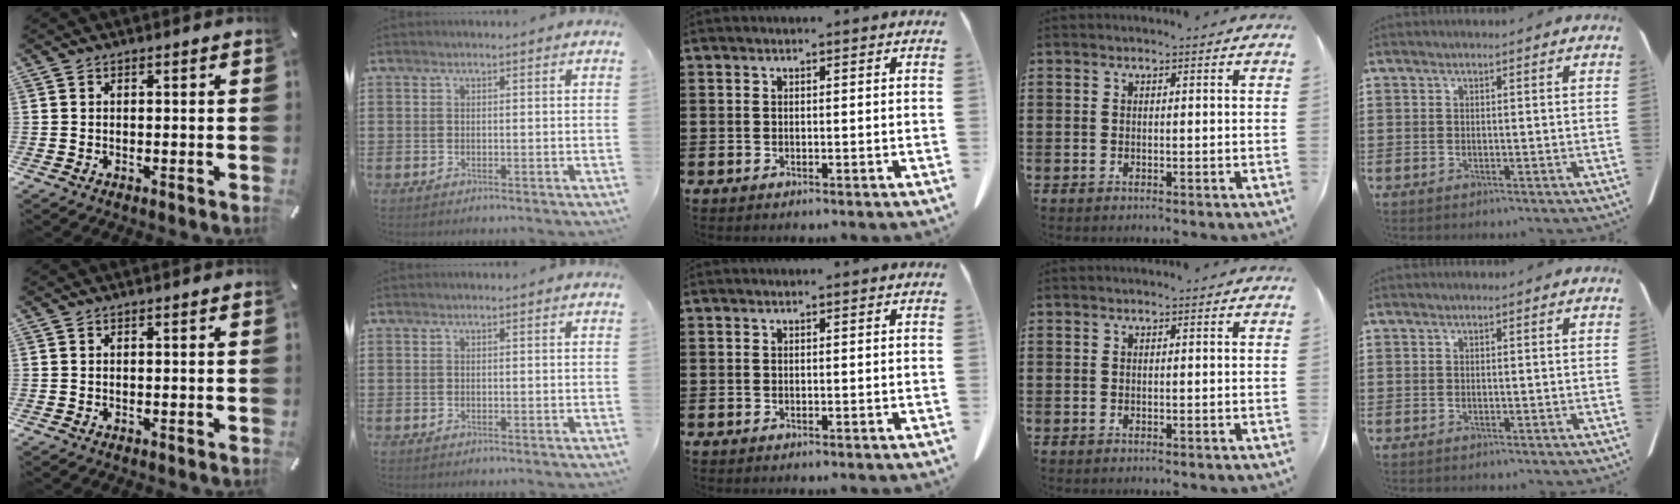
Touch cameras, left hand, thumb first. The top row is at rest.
{}